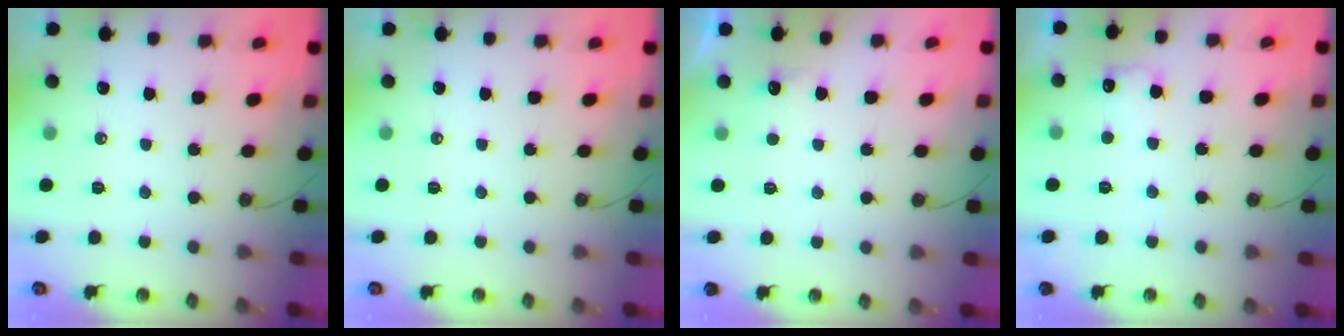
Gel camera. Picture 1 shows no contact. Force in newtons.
{"total": 0.0}
{"total": 5.9, "press": 5.8, "slide": 1.2}
{"total": 6.7, "press": 6.6, "slide": 0.8}